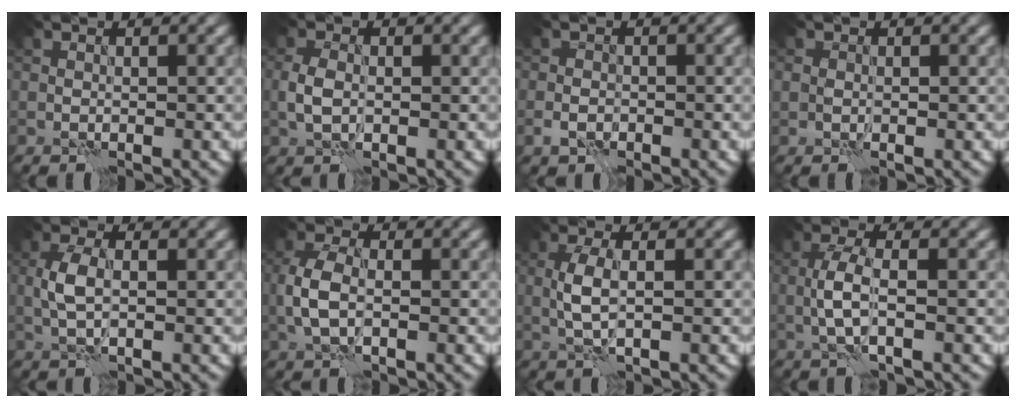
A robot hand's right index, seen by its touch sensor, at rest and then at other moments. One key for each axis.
{"total": 2.6, "fx": -0.3, "fy": 1.7, "fz": 1.9, "tx": -0.046, "ty": 0.000, "tz": -0.006}
{"total": 1.9, "fx": -0.9, "fy": 1.4, "fz": 1.0, "tx": -0.017, "ty": 0.000, "tz": -0.023}
{"total": 1.2, "fx": 0.0, "fy": 0.9, "fz": 0.8, "tx": -0.014, "ty": -0.001, "tz": 0.003}
{"total": 3.1, "fx": 0.0, "fy": 1.6, "fz": 2.7, "tx": -0.063, "ty": 0.002, "tz": -0.001}
{"total": 4.1, "fx": -0.4, "fy": 2.5, "fz": 3.2, "tx": -0.079, "ty": 0.003, "tz": -0.011}
{"total": 2.9, "fx": 0.0, "fy": 1.0, "fz": 2.8, "tx": -0.065, "ty": 0.003, "tz": -0.001}
{"total": 3.1, "fx": -0.6, "fy": 0.9, "fz": 2.9, "tx": -0.066, "ty": 0.005, "tz": -0.016}